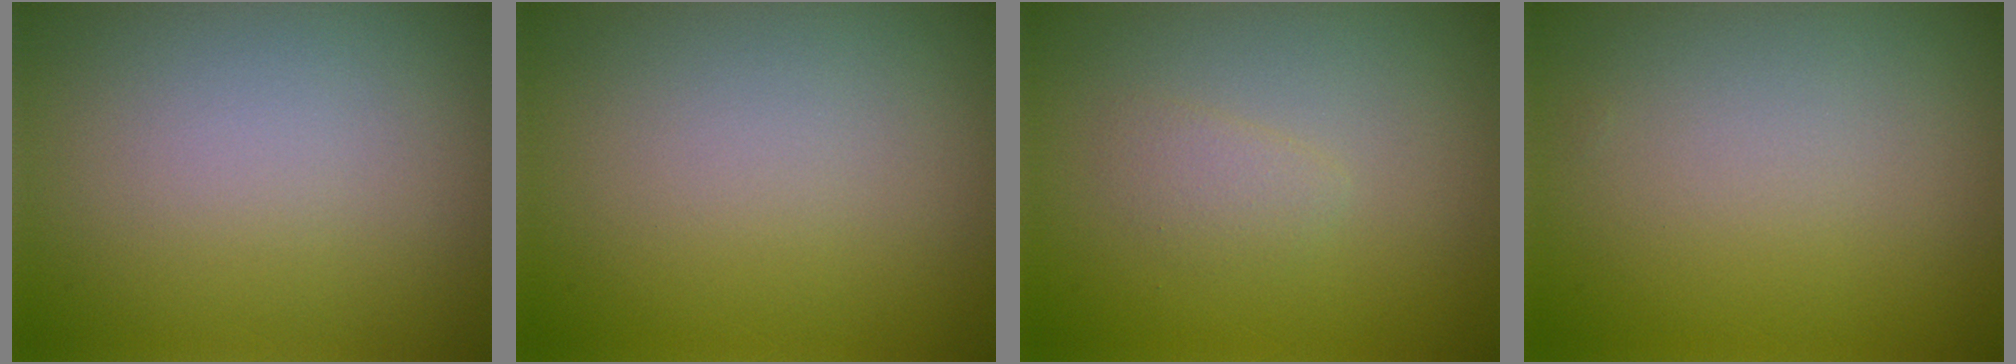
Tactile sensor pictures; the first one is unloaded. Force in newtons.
{"total": 0.0}
{"total": 1.1, "press": 1.1, "slide": 0.0}
{"total": 0.0}